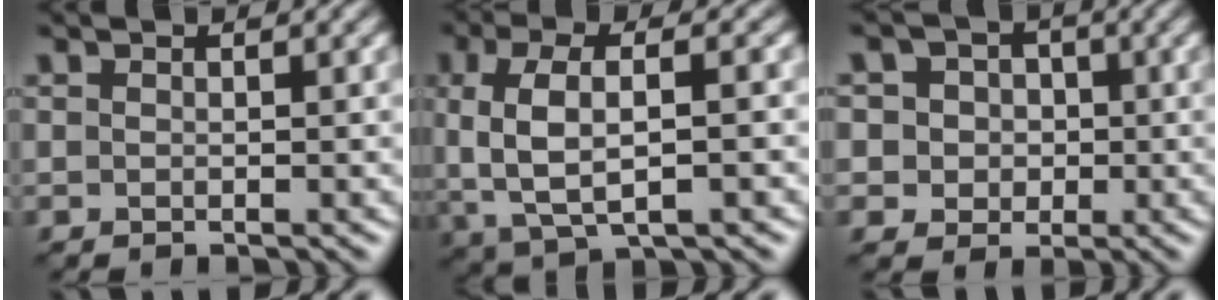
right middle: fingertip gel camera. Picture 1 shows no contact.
{"total": 6.3, "force": [0.2, 2.9, 5.6], "torque": [-0.117, 0.002, 0.002]}
{"total": 5.9, "force": [1.5, 5.3, 2.1], "torque": [-0.032, 0.028, 0.003]}